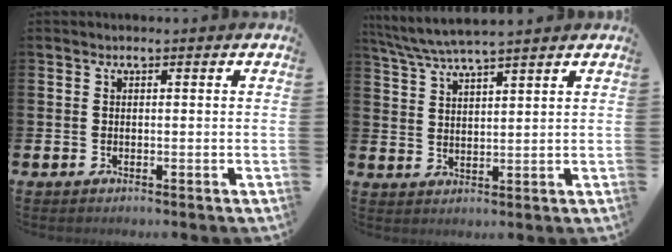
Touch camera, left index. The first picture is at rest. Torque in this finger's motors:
{"motor_torque": [1.00, -1.14, 0.24, 0.21]}